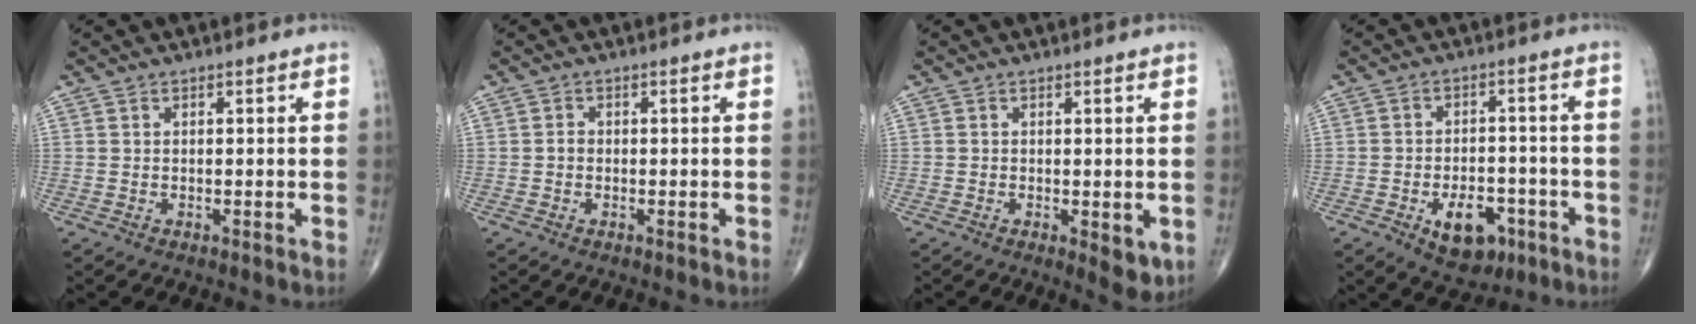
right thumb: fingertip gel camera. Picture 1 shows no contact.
{"total": 1.1, "force": [-0.3, 0.9, 0.6], "torque": [-0.005, 0.003, -0.007]}
{"total": 4.3, "force": [-1.0, 2.0, 3.7], "torque": [-0.040, -0.009, -0.010]}
{"total": 9.4, "force": [-4.2, 5.7, 6.2], "torque": [-0.068, 0.023, -0.055]}